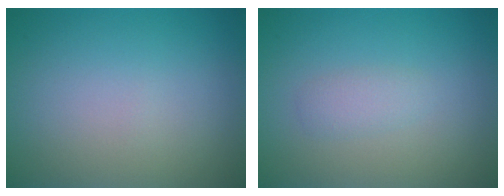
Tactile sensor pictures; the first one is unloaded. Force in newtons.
{"total": 1.2, "press": 1.2, "slide": 0.1}